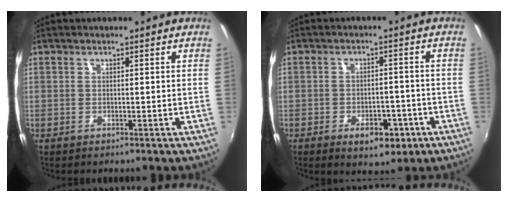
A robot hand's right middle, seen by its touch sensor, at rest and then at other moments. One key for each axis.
{"total": 6.9, "fx": -3.6, "fy": 3.9, "fz": 4.4, "tx": -0.083, "ty": -0.001, "tz": -0.044}